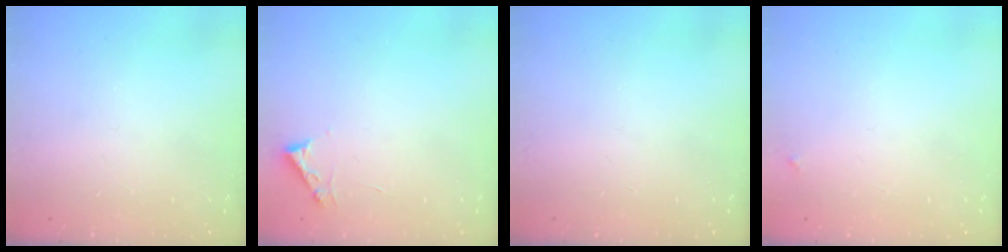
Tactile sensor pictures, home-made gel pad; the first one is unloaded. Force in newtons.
{"total": 2.7, "press": 2.7, "slide": 0.3}
{"total": 0.0}
{"total": 3.3, "press": 3.3, "slide": 0.4}